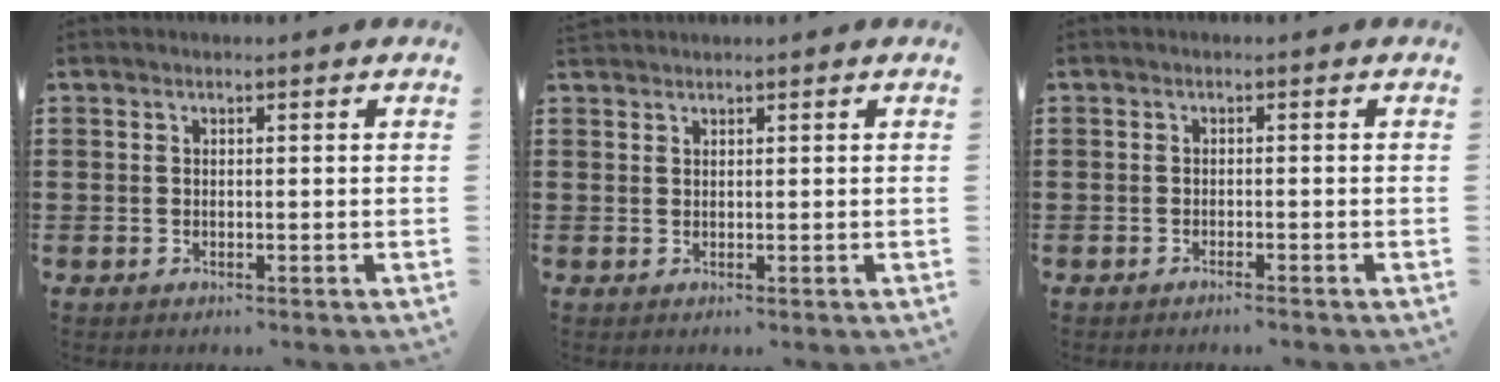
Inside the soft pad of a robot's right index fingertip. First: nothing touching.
{"total": 0.9, "force": [0.8, 0.2, -0.1], "torque": [-0.001, 0.000, 0.017]}
{"total": 0.9, "force": [-0.8, -0.2, 0.3], "torque": [-0.007, -0.003, -0.016]}